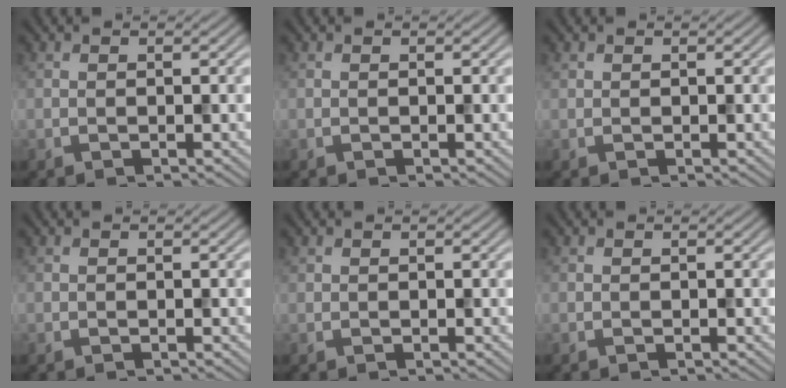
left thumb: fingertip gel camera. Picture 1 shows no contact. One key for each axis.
{"total": 0.0}
{"total": 0.0}
{"total": 0.0}
{"total": 0.0}
{"total": 0.0}